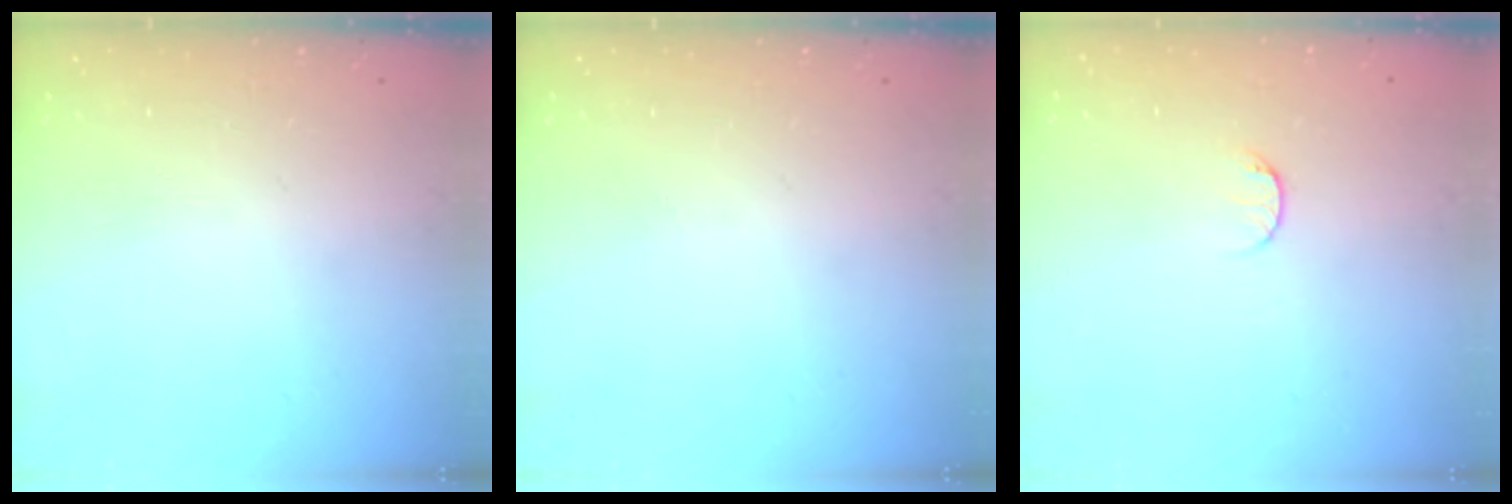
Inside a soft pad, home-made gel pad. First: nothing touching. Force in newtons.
{"total": 0.0}
{"total": 5.3, "press": 5.3, "slide": 0.6}